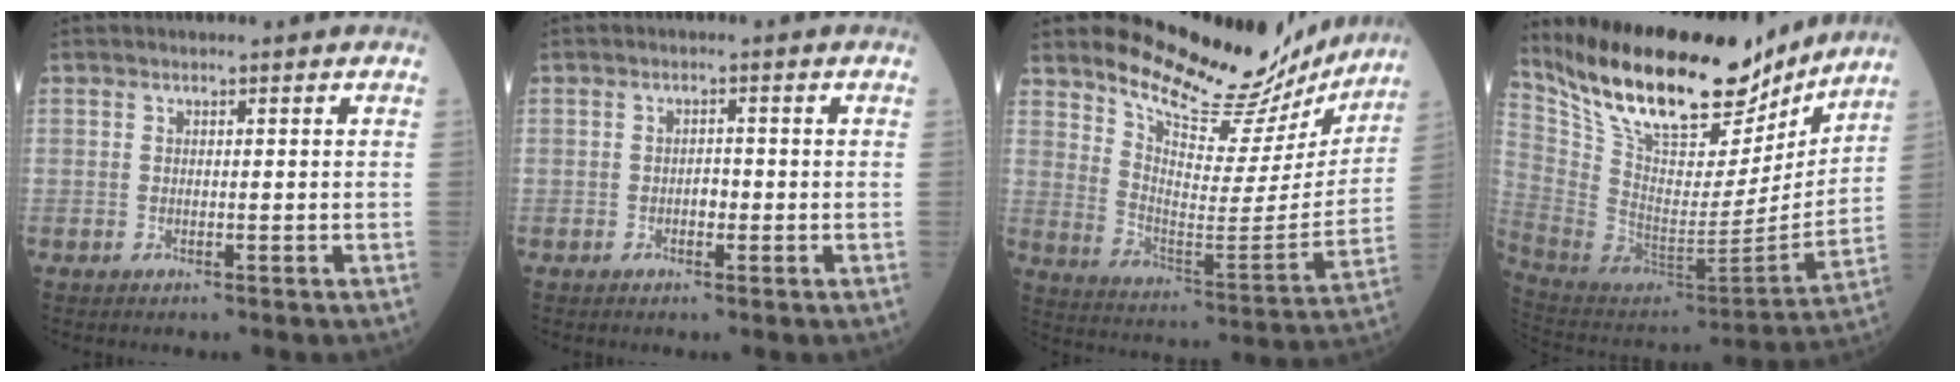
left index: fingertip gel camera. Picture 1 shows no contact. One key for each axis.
{"total": 1.5, "fx": -0.7, "fy": 0.9, "fz": 1.0, "tx": -0.012, "ty": 0.003, "tz": -0.014}
{"total": 20.1, "fx": 18.4, "fy": 5.3, "fz": 6.2, "tx": -0.091, "ty": -0.055, "tz": 0.255}
{"total": 24.5, "fx": 20.0, "fy": 7.7, "fz": 12.0, "tx": -0.216, "ty": -0.018, "tz": 0.332}